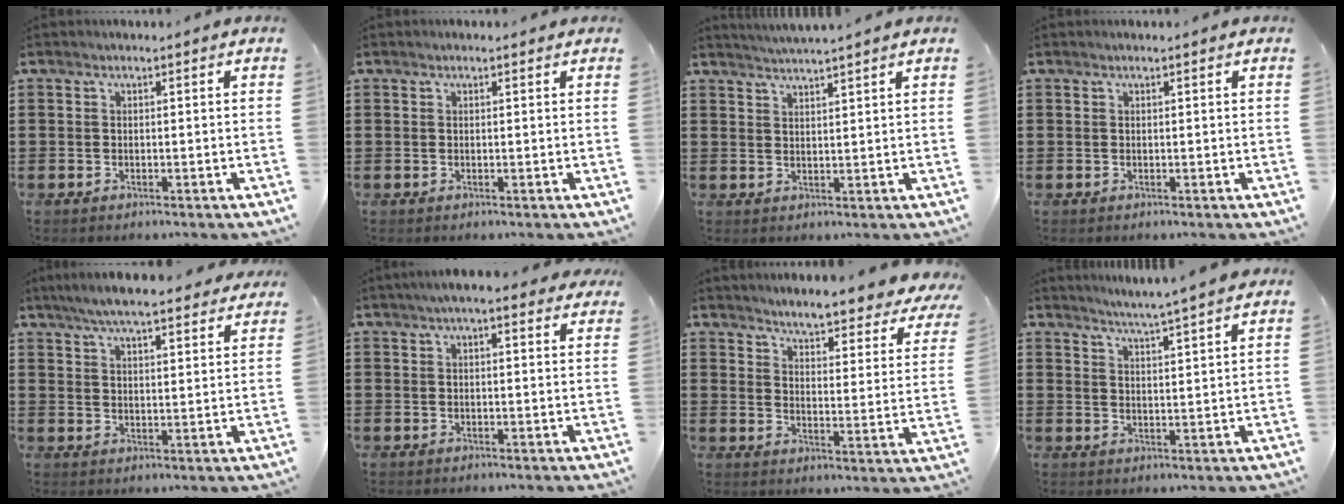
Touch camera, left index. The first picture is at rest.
{"total": 0.0}
{"total": 2.3, "force": [2.2, -0.7, 0.2], "torque": [-0.009, -0.007, 0.041]}
{"total": 0.0}
{"total": 6.6, "force": [5.9, 0.7, 2.8], "torque": [-0.071, -0.015, 0.108]}
{"total": 4.0, "force": [2.9, 0.8, 2.7], "torque": [-0.059, 0.008, 0.051]}
{"total": 4.8, "force": [4.7, -0.5, 1.1], "torque": [-0.039, -0.046, 0.075]}
{"total": 4.0, "force": [3.7, -1.2, 1.0], "torque": [-0.031, -0.020, 0.063]}